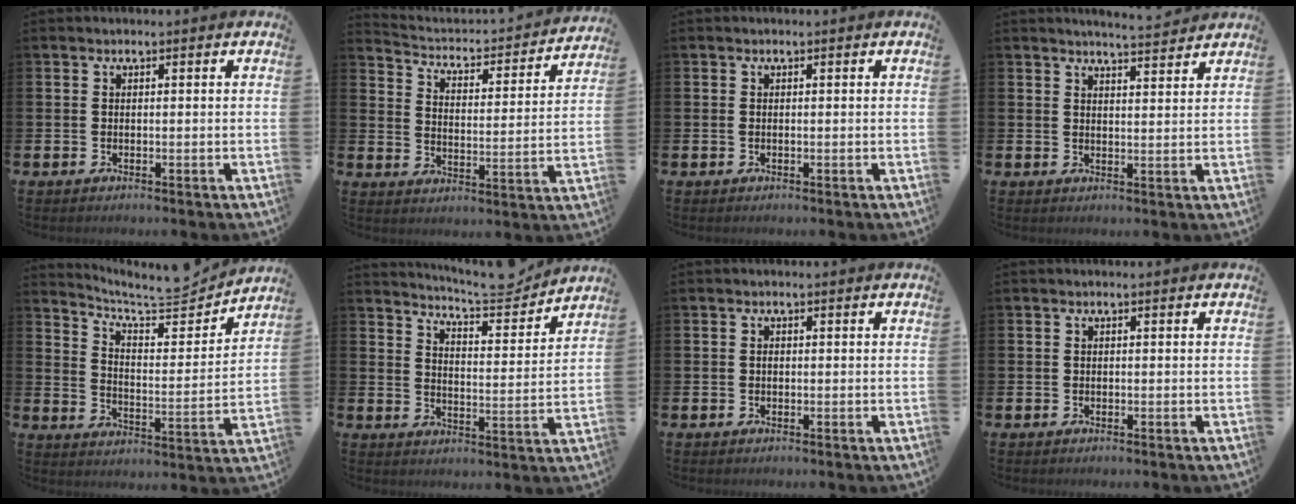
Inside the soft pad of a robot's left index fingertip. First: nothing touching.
{"total": 3.6, "force": [3.3, 1.3, 0.7], "torque": [-0.043, -0.036, 0.047]}
{"total": 0.0}
{"total": 4.2, "force": [4.1, -0.3, 0.3], "torque": [-0.013, -0.024, 0.074]}
{"total": 7.4, "force": [7.0, 1.4, 2.2], "torque": [-0.060, -0.057, 0.117]}
{"total": 6.6, "force": [6.5, 0.2, 1.2], "torque": [-0.035, -0.047, 0.112]}
{"total": 0.6, "force": [0.0, 0.4, 0.4], "torque": [-0.011, 0.003, -0.001]}
{"total": 0.0}